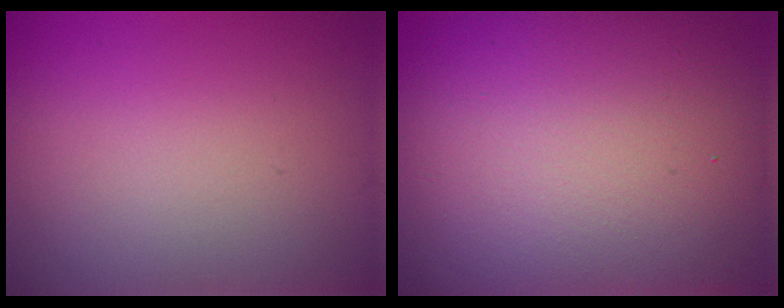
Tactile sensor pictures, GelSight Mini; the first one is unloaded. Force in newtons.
{"total": 15.9, "press": 15.9, "slide": 0.8}